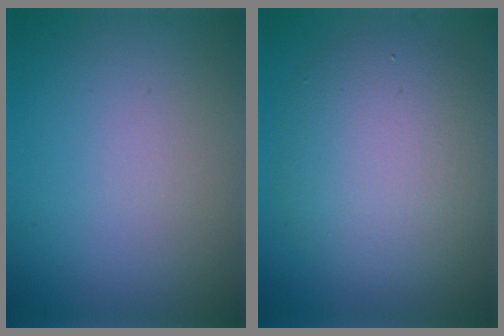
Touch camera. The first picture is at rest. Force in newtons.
{"total": 6.6, "press": 6.6, "slide": 0.4}